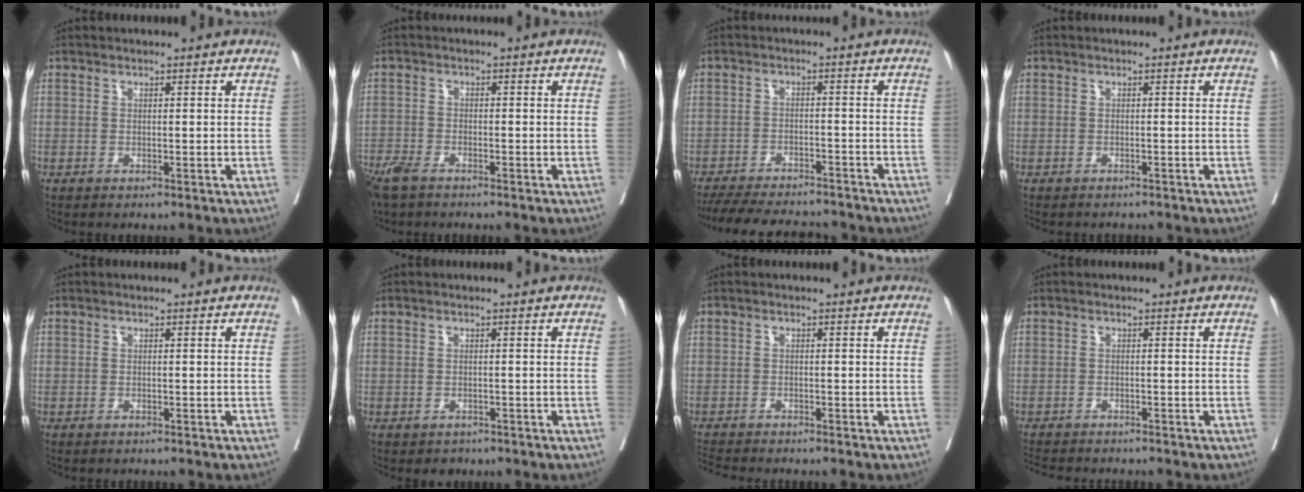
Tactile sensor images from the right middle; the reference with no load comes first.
{"total": 5.7, "force": [-4.4, 1.9, 3.0], "torque": [-0.063, -0.012, -0.084]}
{"total": 15.2, "force": [-13.8, 3.0, 5.6], "torque": [-0.115, -0.013, -0.194]}
{"total": 4.5, "force": [-4.0, 1.3, 1.4], "torque": [-0.013, -0.002, -0.053]}
{"total": 1.3, "force": [-1.1, 0.4, 0.3], "torque": [-0.008, -0.002, -0.016]}
{"total": 1.6, "force": [-1.2, 1.1, 0.2], "torque": [-0.004, 0.001, -0.015]}
{"total": 4.8, "force": [-4.6, 0.3, 1.6], "torque": [-0.022, -0.013, -0.076]}
{"total": 7.2, "force": [-6.6, 1.4, 2.4], "torque": [-0.033, -0.008, -0.098]}